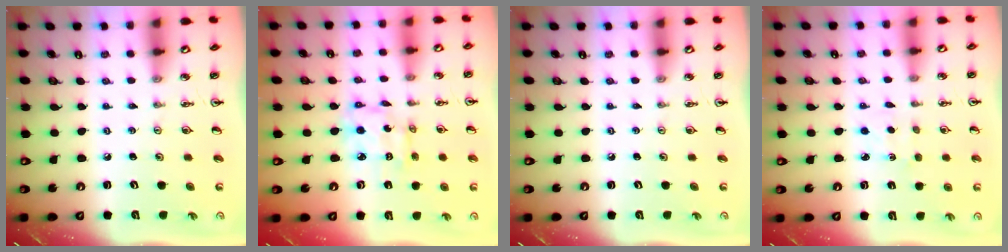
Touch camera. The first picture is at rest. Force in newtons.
{"total": 6.4, "press": 6.4, "slide": 0.3}
{"total": 0.0}
{"total": 2.2, "press": 2.2, "slide": 0.3}